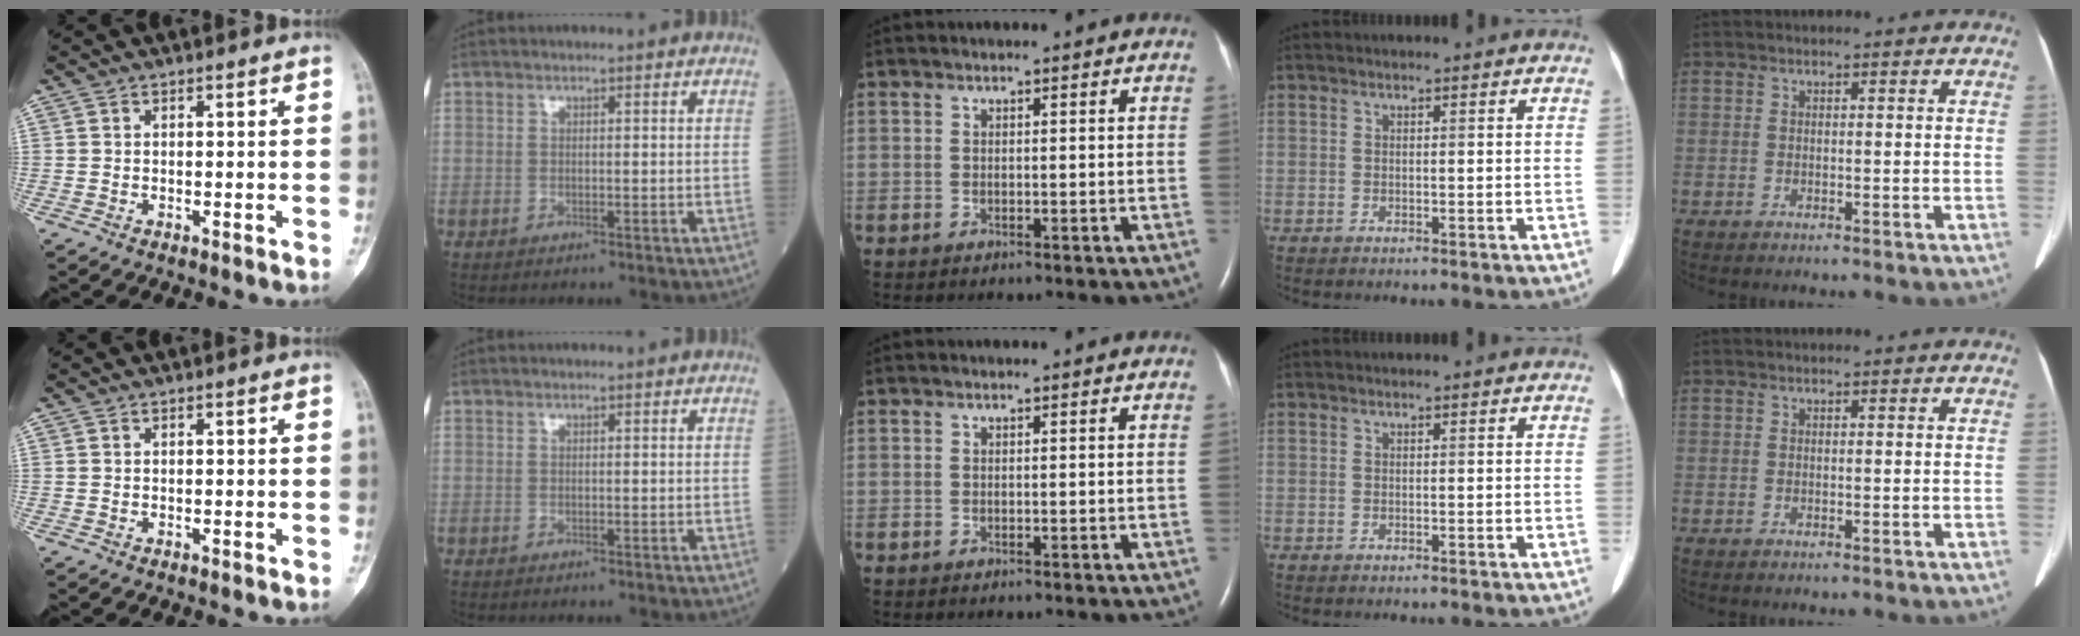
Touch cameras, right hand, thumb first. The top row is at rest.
{}